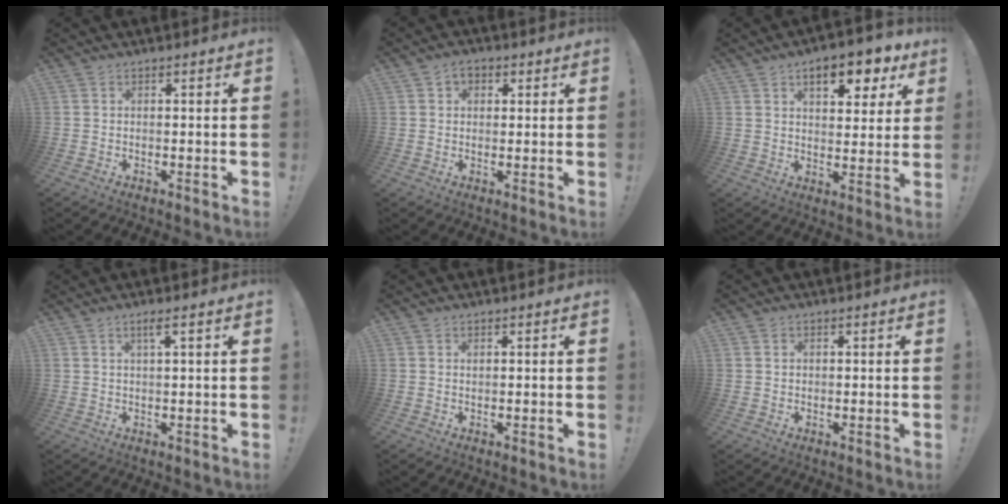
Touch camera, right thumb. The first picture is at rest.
{"total": 3.3, "force": [1.3, 2.6, 1.6], "torque": [-0.015, -0.003, 0.020]}
{"total": 11.1, "force": [5.9, 4.6, 8.2], "torque": [-0.108, -0.028, 0.097]}
{"total": 2.8, "force": [1.3, -0.2, 2.5], "torque": [-0.045, 0.000, 0.019]}
{"total": 0.5, "force": [0.3, 0.4, 0.2], "torque": [-0.003, 0.001, 0.006]}
{"total": 1.0, "force": [0.4, 0.8, 0.3], "torque": [-0.004, 0.003, 0.007]}